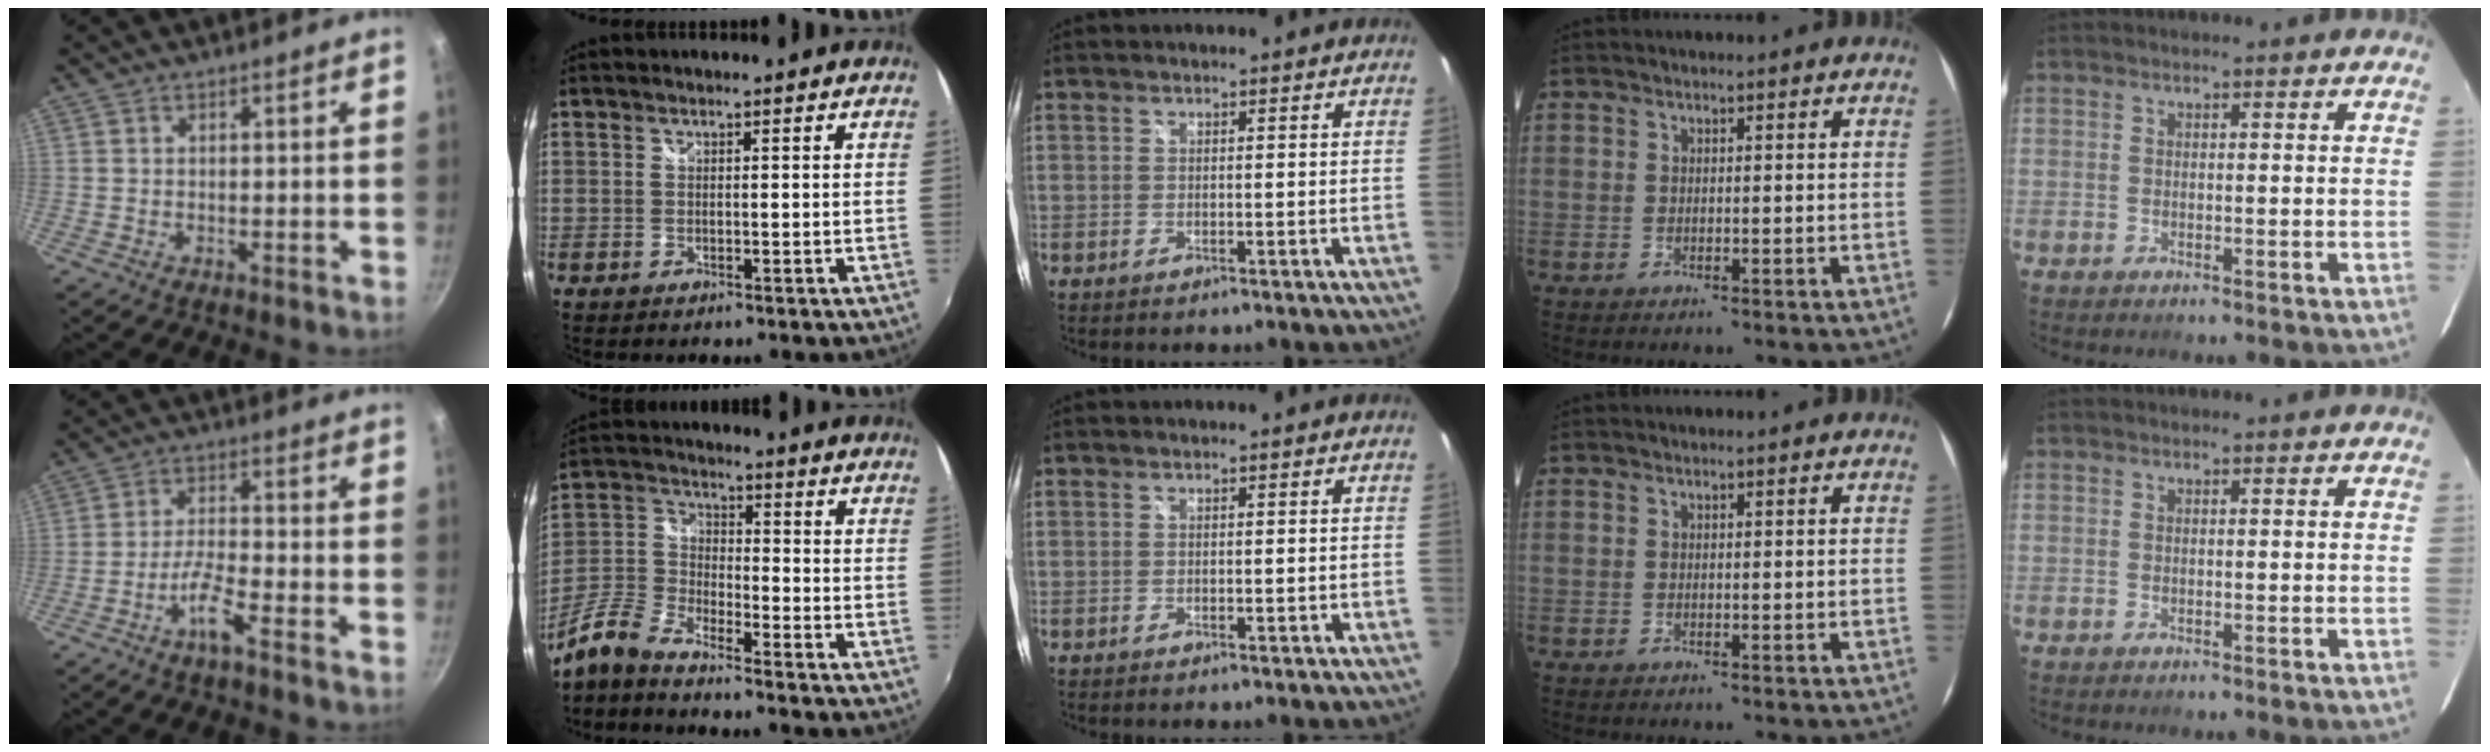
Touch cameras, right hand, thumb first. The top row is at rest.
{"thumb": {"total": 5.9, "force": [-3.7, 0.4, 4.5], "torque": [-0.095, 0.025, -0.074]}, "index": {"total": 9.7, "force": [-7.6, 3.4, 5.0], "torque": [-0.118, 0.001, -0.162]}}